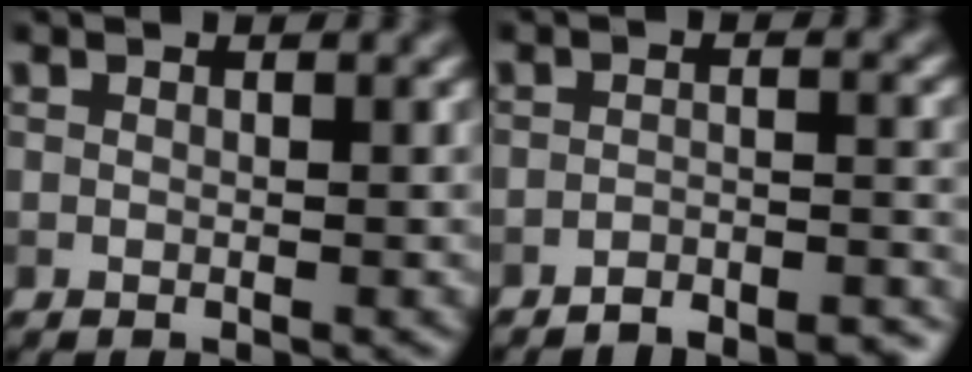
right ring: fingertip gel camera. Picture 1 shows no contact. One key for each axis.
{"total": 3.7, "fx": -3.5, "fy": 0.6, "fz": 1.0, "tx": -0.013, "ty": 0.002, "tz": -0.051}